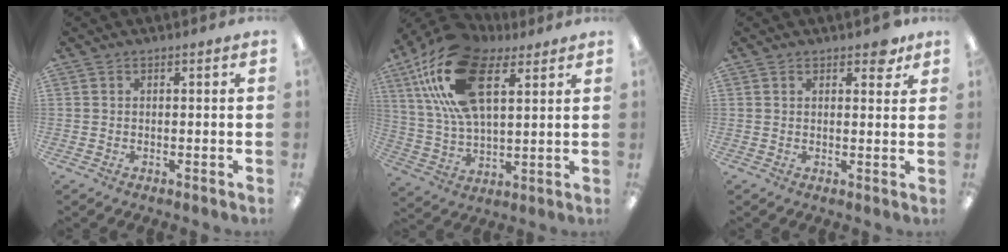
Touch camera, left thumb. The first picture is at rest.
{"total": 22.4, "force": [11.0, 11.3, 15.9], "torque": [-0.339, -0.023, 0.192]}
{"total": 3.6, "force": [2.3, 1.7, 2.2], "torque": [-0.024, -0.006, 0.036]}